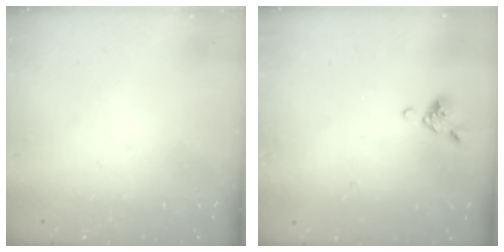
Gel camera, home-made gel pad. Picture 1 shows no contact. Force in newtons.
{"total": 6.2, "press": 6.2, "slide": 0.5}